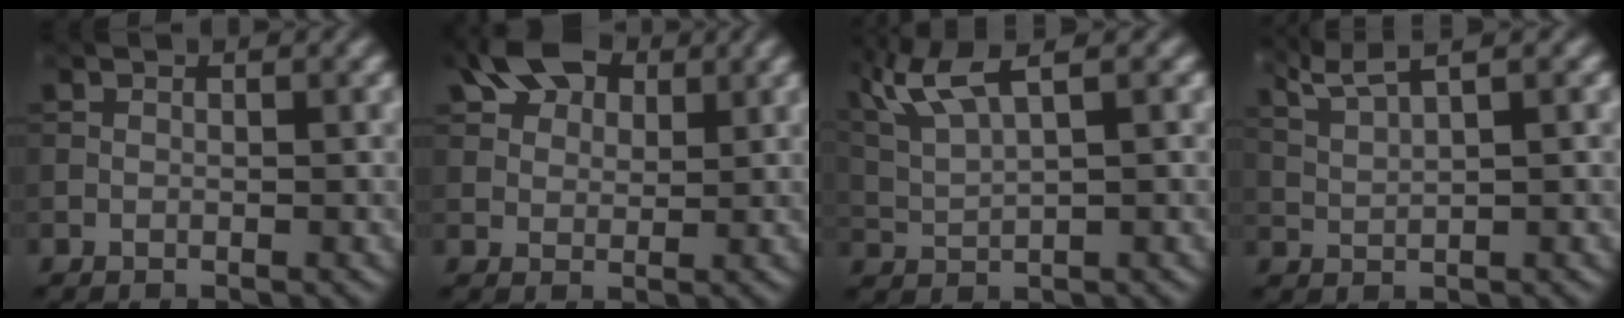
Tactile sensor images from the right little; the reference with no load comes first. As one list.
[{"total": 6.9, "force": [4.0, 4.2, 3.8], "torque": [-0.080, 0.017, 0.061]}, {"total": 5.8, "force": [3.5, 1.4, 4.4], "torque": [-0.096, 0.022, 0.075]}, {"total": 3.8, "force": [2.8, 0.6, 2.5], "torque": [-0.052, 0.013, 0.055]}]